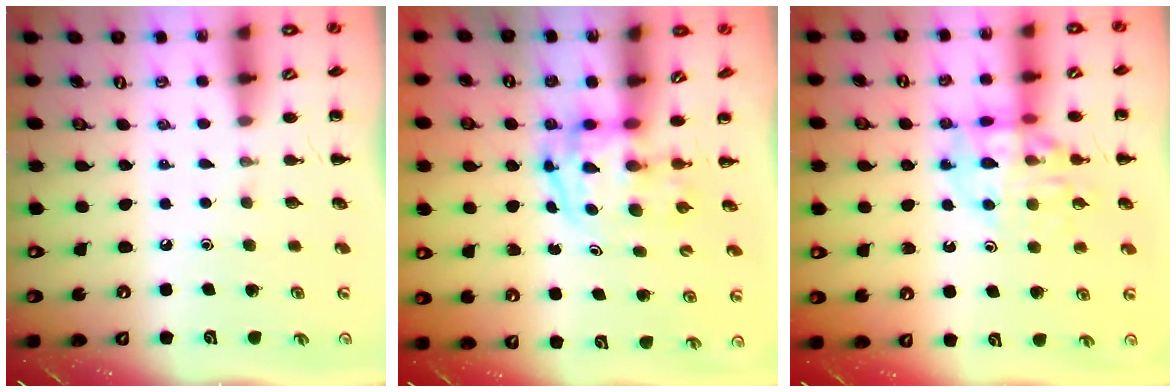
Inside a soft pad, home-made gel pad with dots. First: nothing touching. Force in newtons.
{"total": 3.8, "press": 3.7, "slide": 0.8}
{"total": 13.4, "press": 13.3, "slide": 2.0}